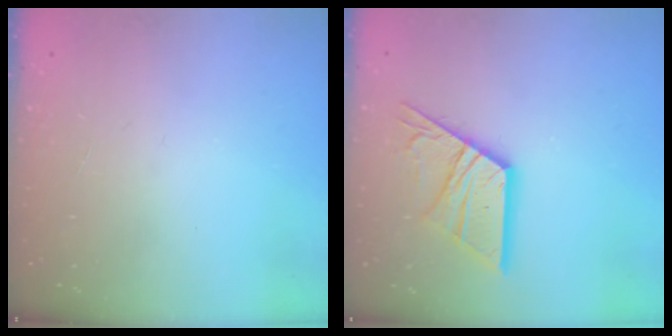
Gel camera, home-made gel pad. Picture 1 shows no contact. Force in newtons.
{"total": 14.1, "press": 14.1, "slide": 0.8}